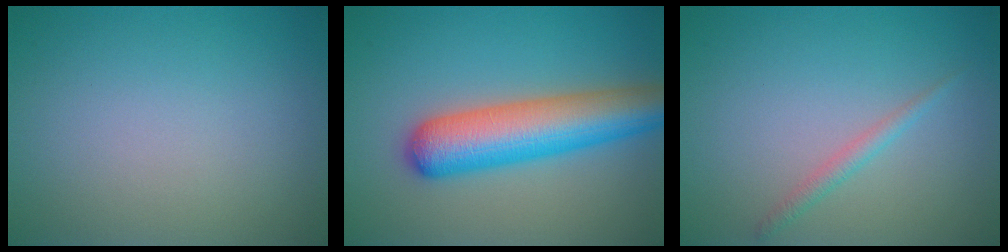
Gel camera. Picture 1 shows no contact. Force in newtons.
{"total": 7.9, "press": 7.8, "slide": 0.4}
{"total": 1.2, "press": 1.2, "slide": 0.0}